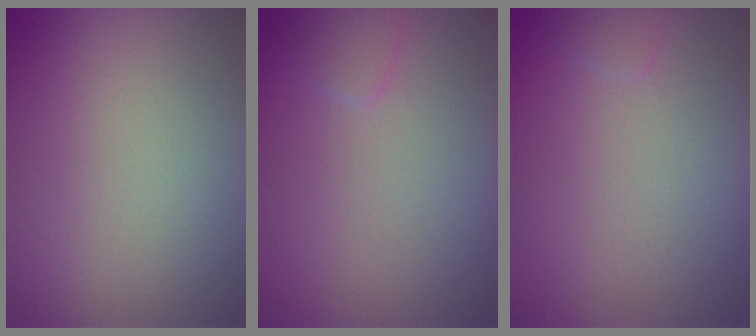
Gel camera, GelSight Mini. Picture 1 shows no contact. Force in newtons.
{"total": 1.0, "press": 0.9, "slide": 0.1}
{"total": 0.5, "press": 0.5, "slide": 0.0}